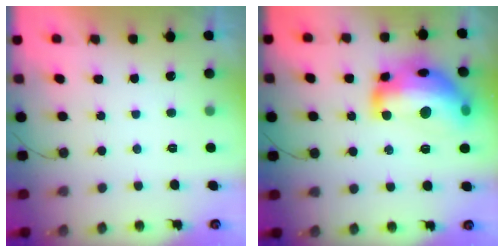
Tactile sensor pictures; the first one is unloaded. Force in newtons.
{"total": 23.1, "press": 23.0, "slide": 1.4}